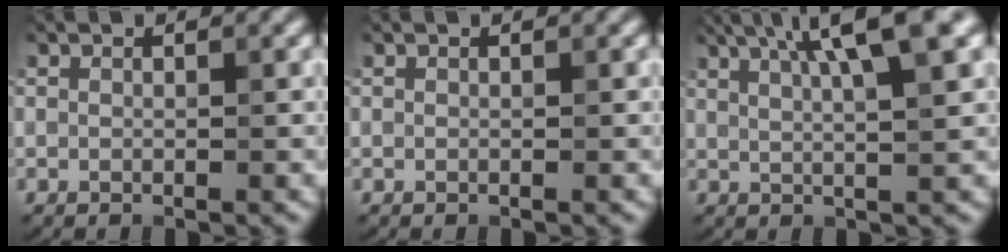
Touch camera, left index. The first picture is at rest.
{"total": 0.0}
{"total": 7.9, "force": [3.8, 1.8, 6.7], "torque": [-0.079, 0.027, 0.050]}